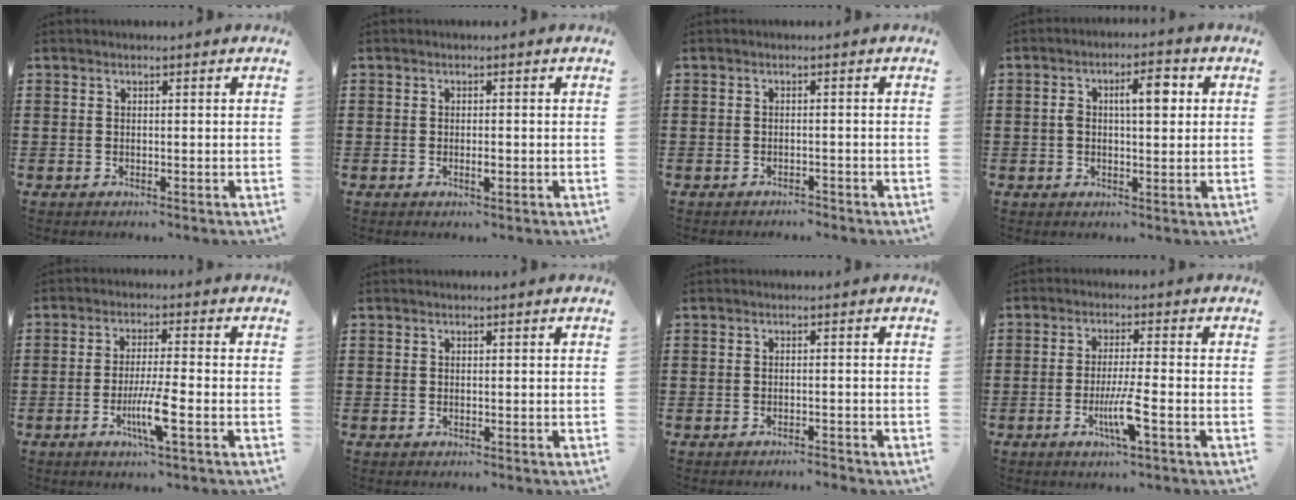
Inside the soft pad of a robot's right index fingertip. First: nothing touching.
{"total": 1.3, "force": [-0.4, 0.3, 1.2], "torque": [-0.022, -0.003, -0.005]}
{"total": 1.0, "force": [-1.0, 0.1, 0.2], "torque": [-0.007, 0.001, -0.021]}
{"total": 5.1, "force": [0.9, 1.8, 4.7], "torque": [-0.070, 0.001, 0.007]}
{"total": 6.3, "force": [-2.4, 0.4, 5.8], "torque": [-0.116, -0.018, -0.045]}
{"total": 0.0}
{"total": 1.2, "force": [-1.1, 0.0, 0.3], "torque": [-0.009, 0.001, -0.023]}
{"total": 5.7, "force": [-2.2, 0.1, 5.2], "torque": [-0.107, -0.019, -0.042]}